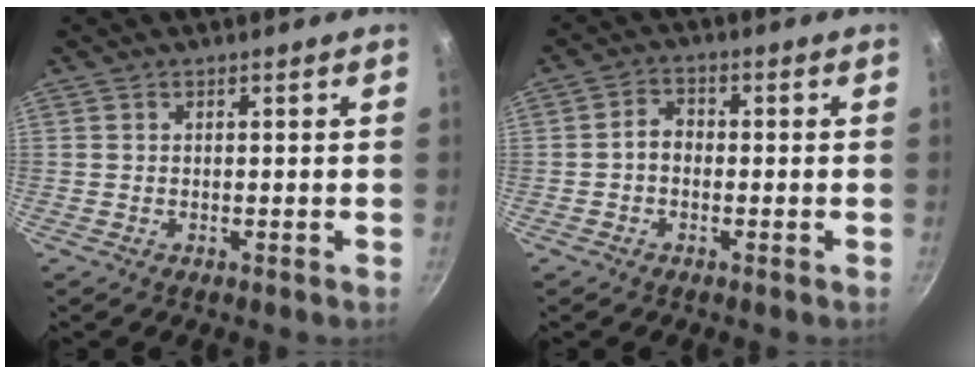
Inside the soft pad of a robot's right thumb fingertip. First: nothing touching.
{"total": 3.1, "force": [-0.7, 2.4, 2.0], "torque": [-0.024, 0.016, -0.018]}